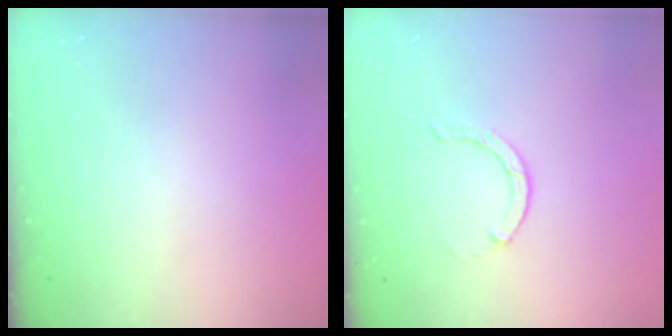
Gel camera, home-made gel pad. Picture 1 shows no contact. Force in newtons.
{"total": 1.3, "press": 1.2, "slide": 0.3}